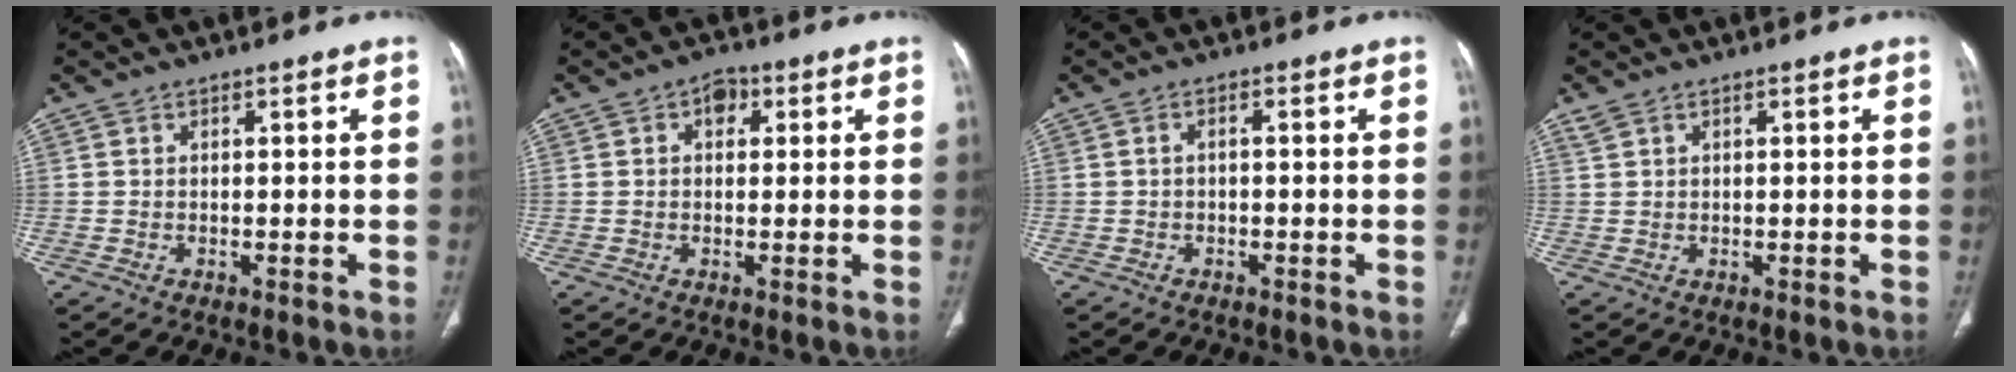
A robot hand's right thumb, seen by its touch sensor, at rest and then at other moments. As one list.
[{"total": 3.2, "force": [1.1, 2.3, 1.9], "torque": [-0.012, 0.004, 0.012]}, {"total": 0.9, "force": [-0.2, 0.5, 0.8], "torque": [-0.013, 0.006, -0.006]}, {"total": 1.0, "force": [0.9, 0.3, 0.3], "torque": [-0.008, 0.008, 0.022]}]